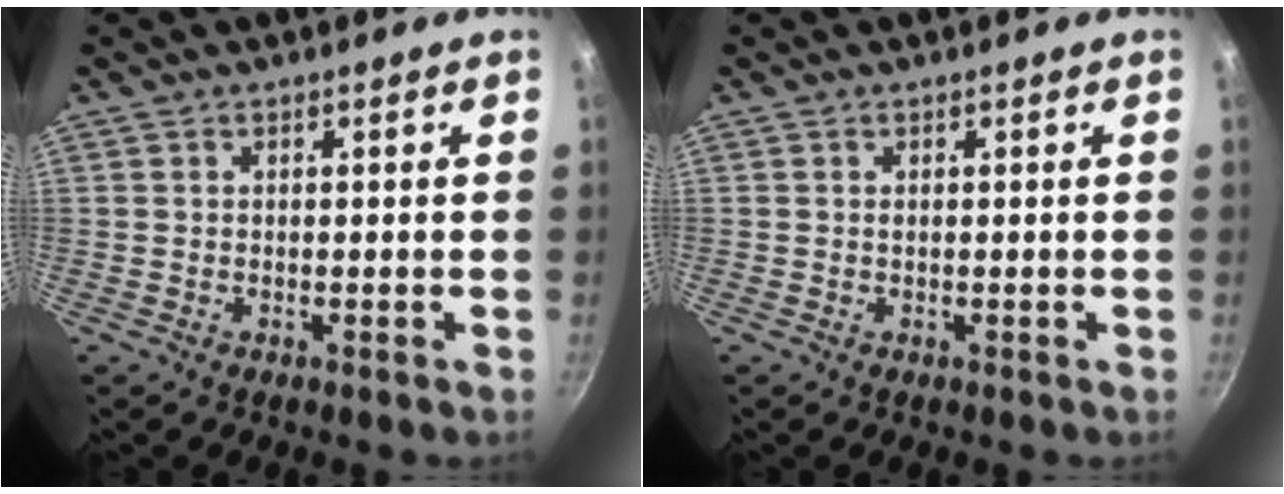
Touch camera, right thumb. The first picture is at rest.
{"total": 0.0}